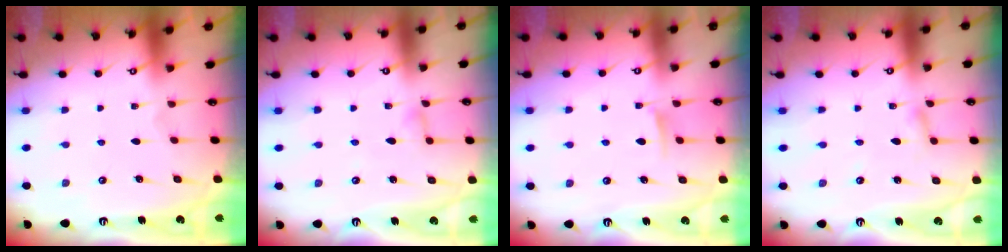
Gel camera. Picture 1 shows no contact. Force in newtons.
{"total": 3.3, "press": 3.3, "slide": 0.3}
{"total": 5.7, "press": 5.6, "slide": 0.9}
{"total": 2.0, "press": 2.0, "slide": 0.2}